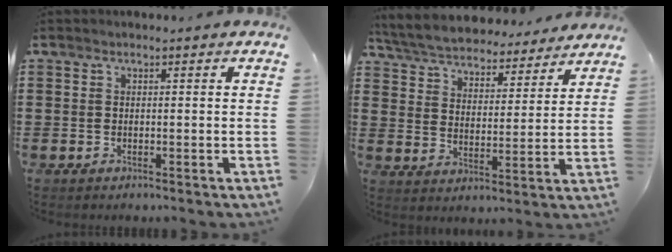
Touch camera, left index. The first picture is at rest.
{"total": 5.7, "force": [5.6, 0.3, 0.7], "torque": [-0.043, -0.041, 0.097]}